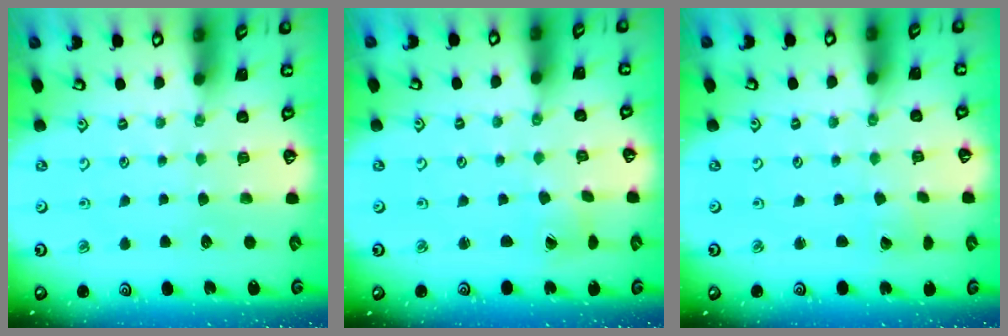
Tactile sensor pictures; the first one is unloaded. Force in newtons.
{"total": 2.2, "press": 2.2, "slide": 0.2}
{"total": 1.5, "press": 1.5, "slide": 0.2}